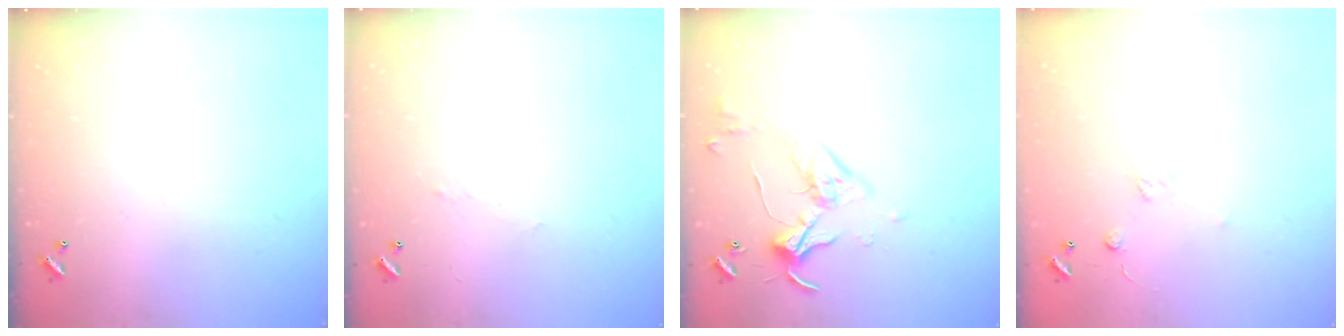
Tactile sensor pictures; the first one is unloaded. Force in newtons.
{"total": 2.2, "press": 2.0, "slide": 0.8}
{"total": 3.3, "press": 3.3, "slide": 0.6}
{"total": 2.5, "press": 2.3, "slide": 1.0}